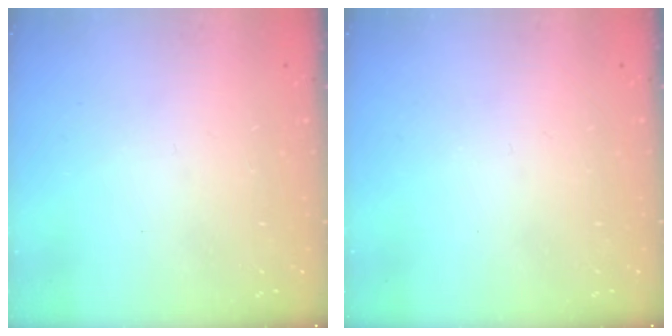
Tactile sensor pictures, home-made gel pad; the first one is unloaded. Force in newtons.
{"total": 0.0}